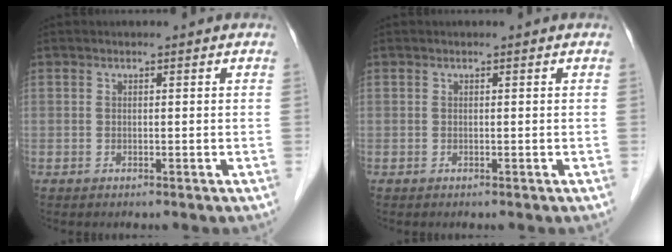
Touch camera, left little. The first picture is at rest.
{"total": 0.0}